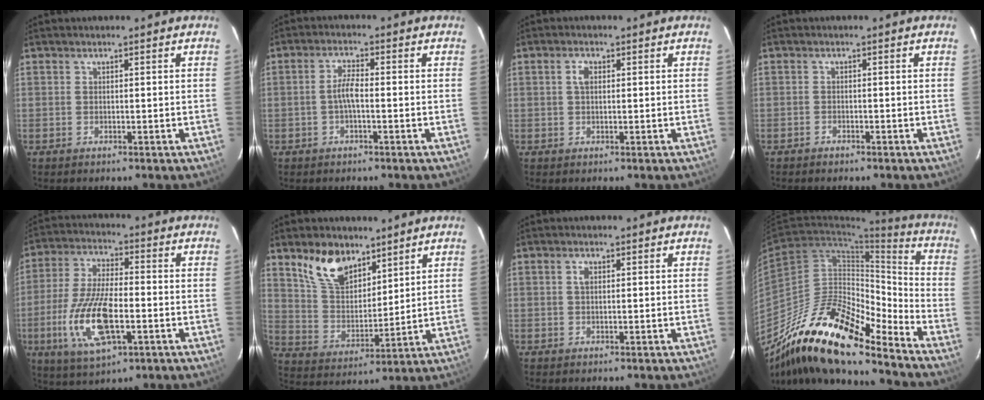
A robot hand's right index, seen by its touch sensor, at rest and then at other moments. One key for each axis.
{"total": 3.3, "fx": -0.8, "fy": 0.7, "fz": 3.1, "tx": -0.064, "ty": 0.008, "tz": -0.016}
{"total": 1.9, "fx": 0.4, "fy": 1.1, "fz": 1.5, "tx": -0.030, "ty": 0.007, "tz": 0.007}
{"total": 1.2, "fx": -1.0, "fy": 0.5, "fz": 0.0, "tx": -0.008, "ty": 0.004, "tz": -0.020}
{"total": 15.3, "fx": -4.5, "fy": 5.9, "fz": 13.4, "tx": -0.284, "ty": -0.012, "tz": -0.082}
{"total": 11.9, "fx": 8.1, "fy": 6.3, "fz": 6.0, "tx": -0.118, "ty": 0.015, "tz": 0.162}
{"total": 1.2, "fx": 0.3, "fy": 0.7, "fz": 0.9, "tx": -0.018, "ty": 0.004, "tz": 0.003}
{"total": 23.4, "fx": -18.5, "fy": 5.3, "fz": 13.2, "tx": -0.219, "ty": -0.015, "tz": -0.334}